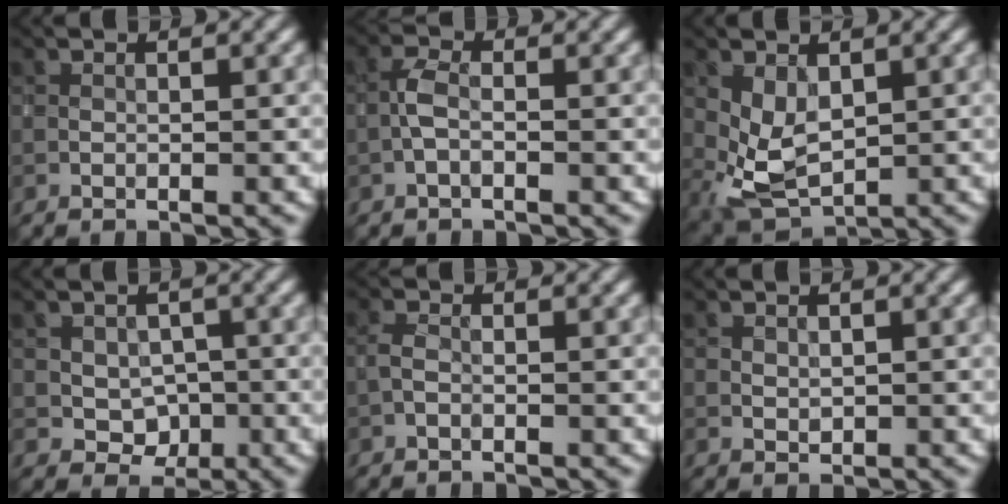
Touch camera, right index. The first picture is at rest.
{"total": 1.4, "force": [-0.4, 0.5, 1.2], "torque": [-0.027, 0.004, -0.012]}
{"total": 3.9, "force": [0.8, 2.5, 2.9], "torque": [-0.071, -0.009, 0.023]}
{"total": 2.5, "force": [0.0, 2.1, 1.2], "torque": [-0.012, -0.002, 0.001]}
{"total": 0.7, "force": [-0.2, 0.3, 0.6], "torque": [-0.015, 0.001, -0.006]}
{"total": 0.6, "force": [0.6, 0.3, -0.1], "torque": [0.002, -0.002, 0.014]}